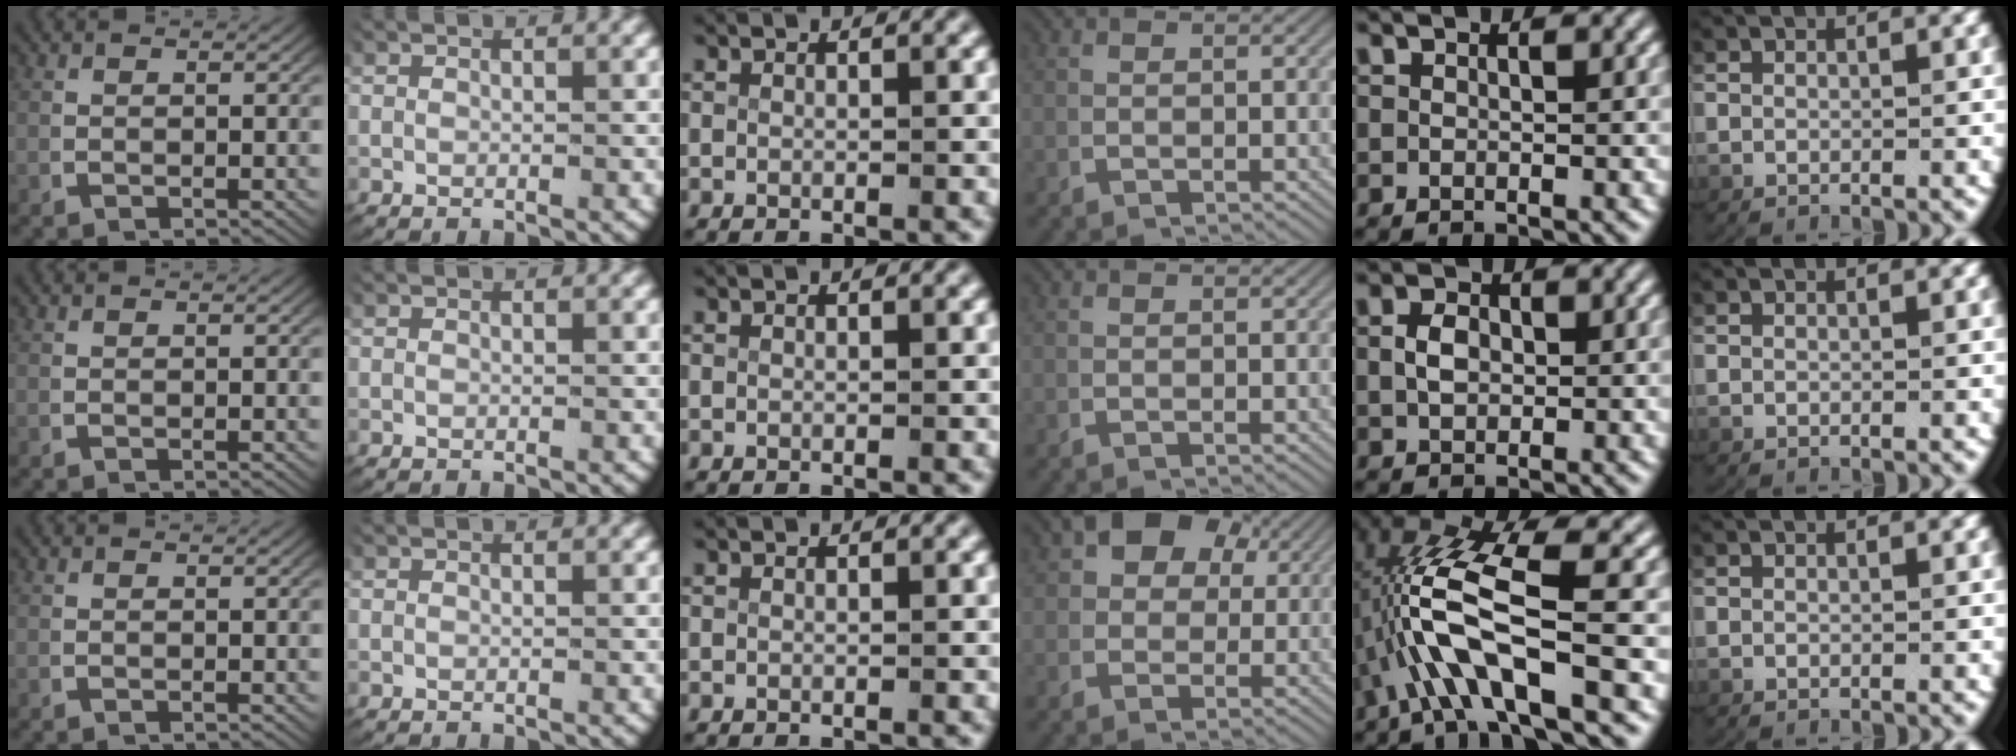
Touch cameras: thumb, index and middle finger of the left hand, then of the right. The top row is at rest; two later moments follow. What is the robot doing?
{"motion": "lift_and_place", "object": "key"}